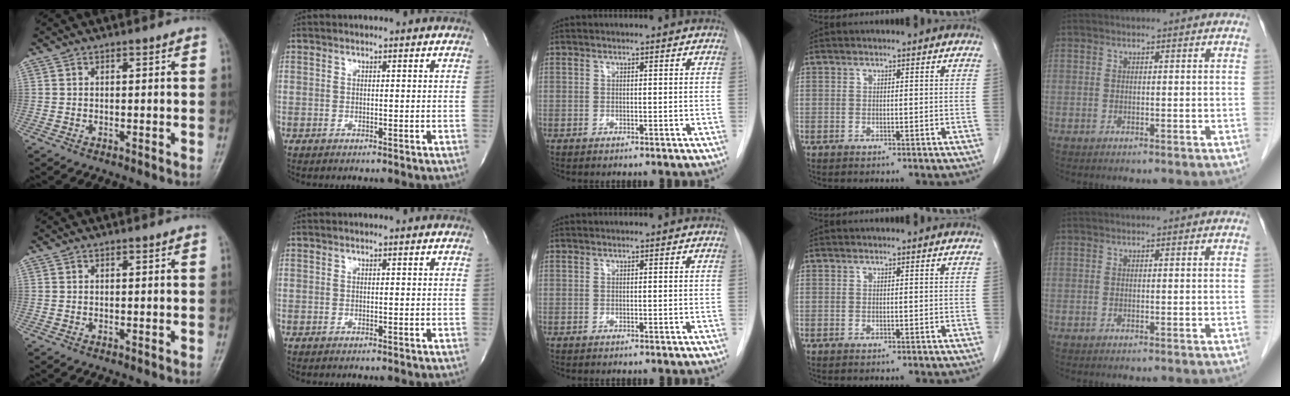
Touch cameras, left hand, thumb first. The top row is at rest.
{}